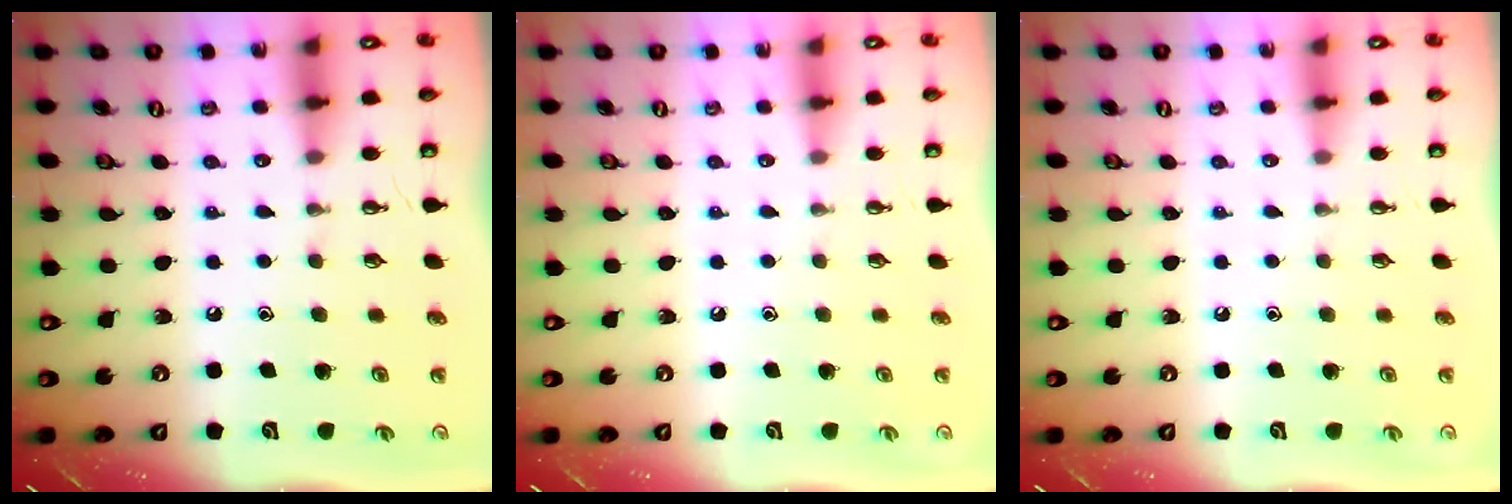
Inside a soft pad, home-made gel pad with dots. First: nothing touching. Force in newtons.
{"total": 0.0}
{"total": 0.0}